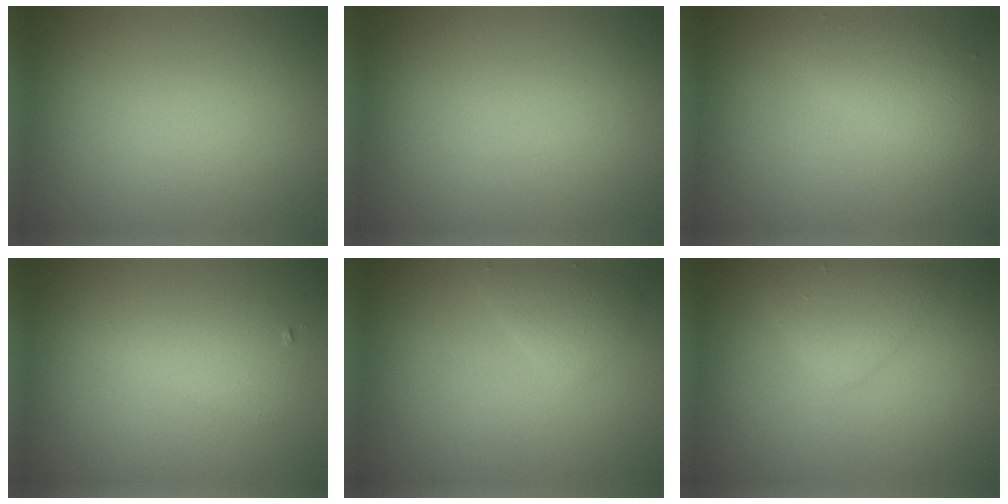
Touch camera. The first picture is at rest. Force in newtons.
{"total": 0.0}
{"total": 2.5, "press": 2.5, "slide": 0.1}
{"total": 2.2, "press": 2.2, "slide": 0.1}
{"total": 1.7, "press": 1.7, "slide": 0.0}
{"total": 2.6, "press": 2.6, "slide": 0.1}